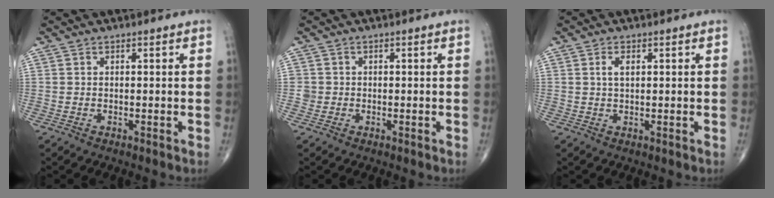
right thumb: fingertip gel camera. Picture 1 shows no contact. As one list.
[{"total": 1.4, "force": [-0.1, 1.4, 0.0], "torque": [0.008, 0.006, -0.004]}, {"total": 2.2, "force": [0.7, 1.1, 1.8], "torque": [-0.036, 0.002, 0.015]}]